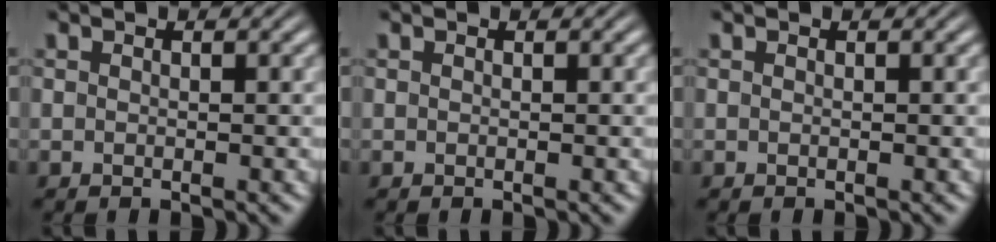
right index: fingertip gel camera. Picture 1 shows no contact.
{"total": 0.0}
{"total": 0.0}